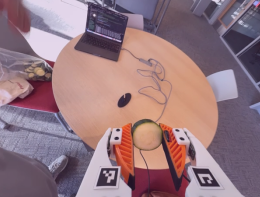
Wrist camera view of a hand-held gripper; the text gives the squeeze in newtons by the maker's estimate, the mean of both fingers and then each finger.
{"total": 11.6, "left": 11.6, "right": 11.6}